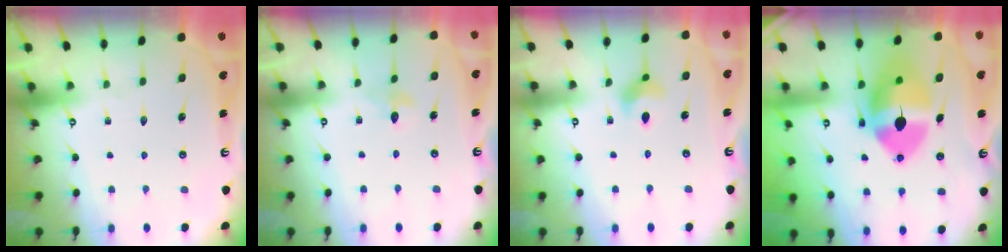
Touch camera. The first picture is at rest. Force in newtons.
{"total": 3.4, "press": 3.4, "slide": 0.5}
{"total": 6.1, "press": 6.0, "slide": 1.1}
{"total": 18.2, "press": 18.0, "slide": 2.7}